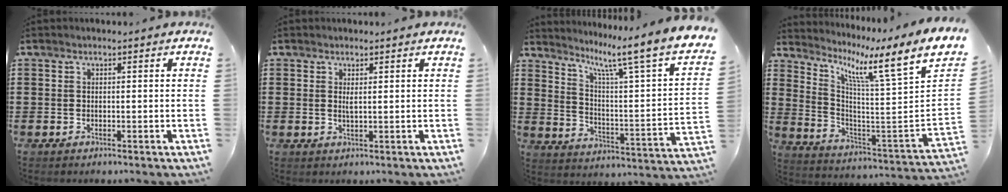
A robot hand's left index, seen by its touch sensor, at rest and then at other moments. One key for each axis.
{"total": 1.2, "fx": 0.7, "fy": 0.3, "fz": 0.9, "tx": -0.021, "ty": 0.002, "tz": 0.011}
{"total": 7.7, "fx": 5.5, "fy": -0.4, "fz": 5.3, "tx": -0.104, "ty": -0.058, "tz": 0.070}
{"total": 6.9, "fx": 3.9, "fy": -0.5, "fz": 5.7, "tx": -0.106, "ty": -0.057, "tz": 0.041}